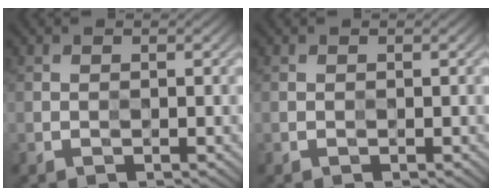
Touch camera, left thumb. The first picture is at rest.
{"total": 0.0}